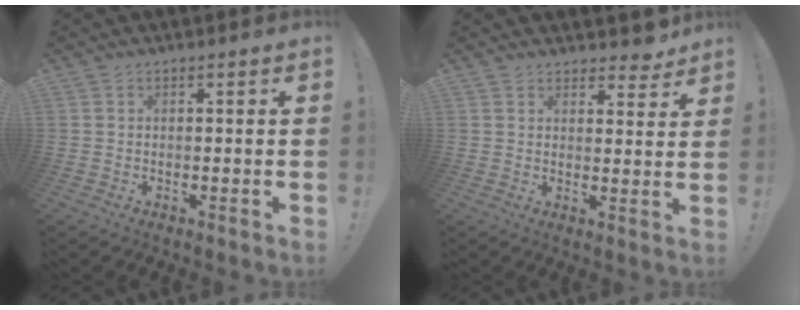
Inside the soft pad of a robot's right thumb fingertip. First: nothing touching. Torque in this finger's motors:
{"motor_torque": [-0.23, 0.23, -0.02, 0.07, -0.02]}